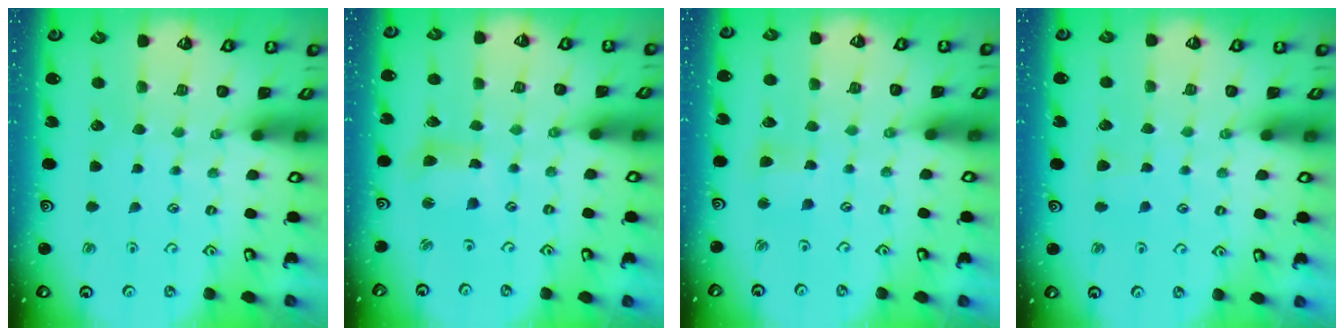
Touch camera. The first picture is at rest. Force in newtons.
{"total": 4.8, "press": 4.7, "slide": 0.7}
{"total": 2.8, "press": 2.8, "slide": 0.2}
{"total": 3.5, "press": 3.5, "slide": 0.6}